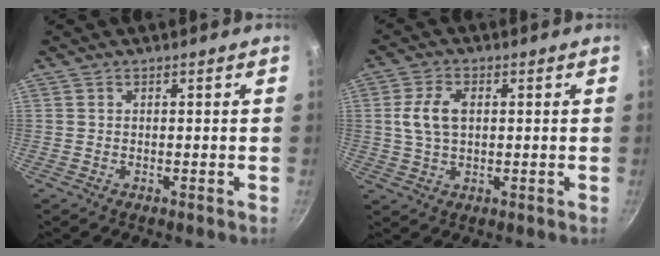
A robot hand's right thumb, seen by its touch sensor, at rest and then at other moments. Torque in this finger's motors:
{"motor_torque": [-0.27, 0.36, 0.46, -0.22, 0.16]}